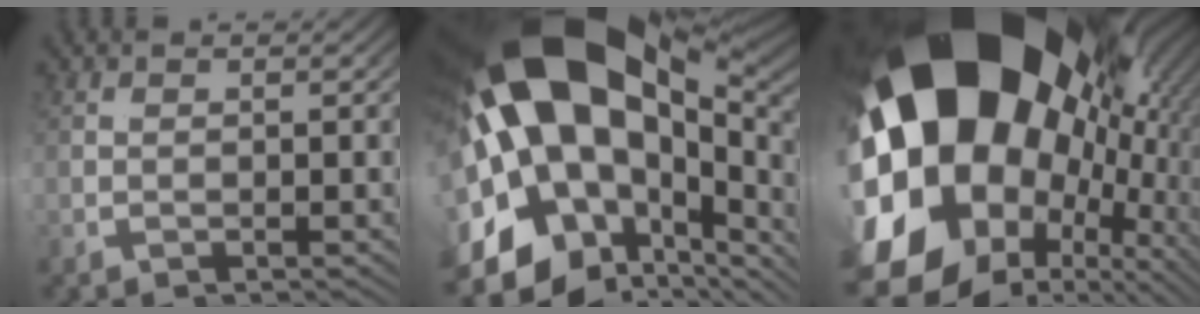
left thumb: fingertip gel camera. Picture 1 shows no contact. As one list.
[{"total": 18.2, "force": [1.9, 11.0, 14.4], "torque": [-0.263, 0.012, 0.022]}, {"total": 28.4, "force": [2.5, 17.7, 22.1], "torque": [-0.378, -0.007, 0.037]}]